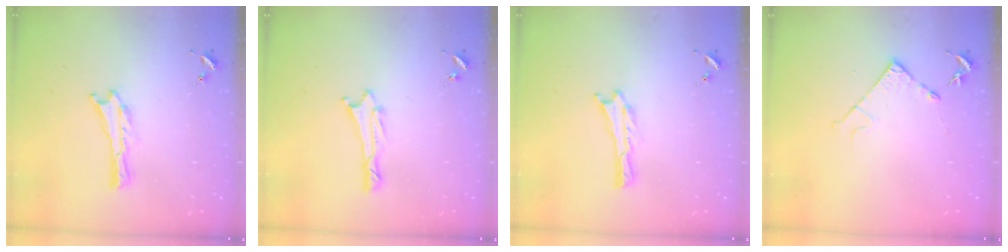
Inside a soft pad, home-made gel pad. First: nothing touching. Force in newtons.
{"total": 1.0, "press": 1.0, "slide": 0.2}
{"total": 0.0}
{"total": 4.2, "press": 4.2, "slide": 0.5}